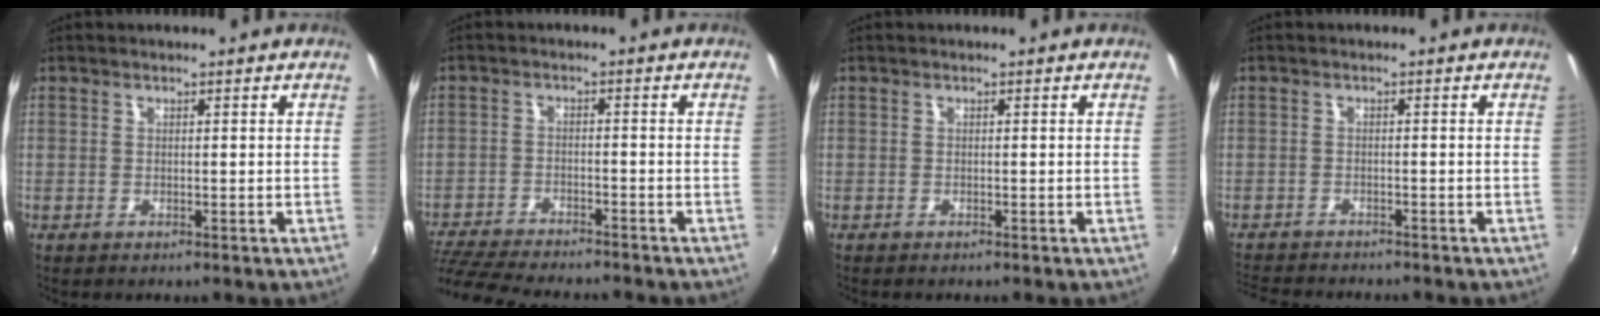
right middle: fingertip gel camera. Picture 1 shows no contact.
{"total": 13.5, "force": [-11.9, 2.4, 5.8], "torque": [-0.138, -0.027, -0.199]}
{"total": 0.0}
{"total": 6.7, "force": [-6.3, 1.1, 2.1], "torque": [-0.060, -0.017, -0.104]}